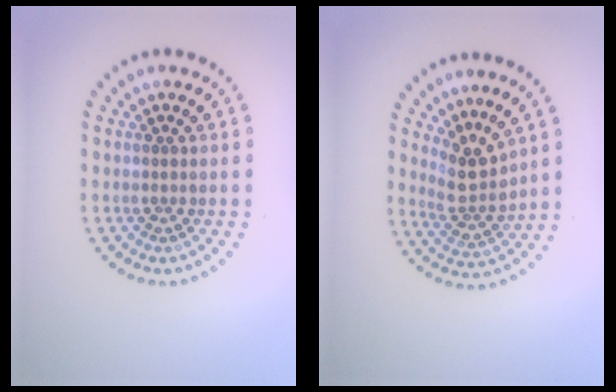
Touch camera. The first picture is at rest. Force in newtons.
{"total": 2.9, "press": 2.4, "slide": 1.7}